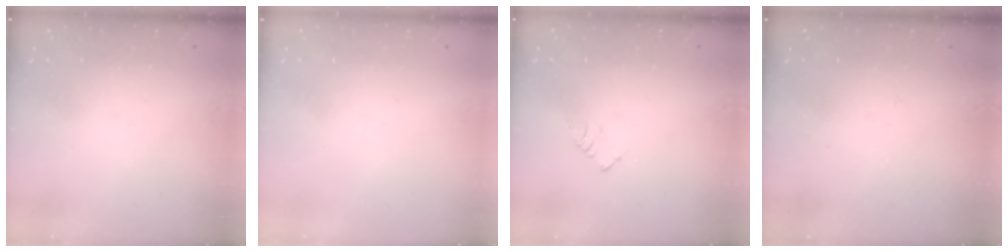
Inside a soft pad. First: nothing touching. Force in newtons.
{"total": 1.6, "press": 1.6, "slide": 0.1}
{"total": 2.9, "press": 2.9, "slide": 0.4}
{"total": 2.8, "press": 2.8, "slide": 0.4}